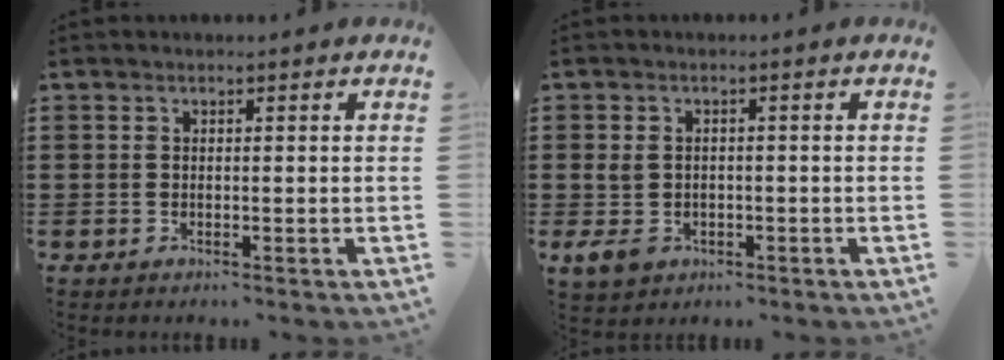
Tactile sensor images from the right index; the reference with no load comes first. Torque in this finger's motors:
{"motor_torque": [0.99, 0.97, 0.11, 0.03]}